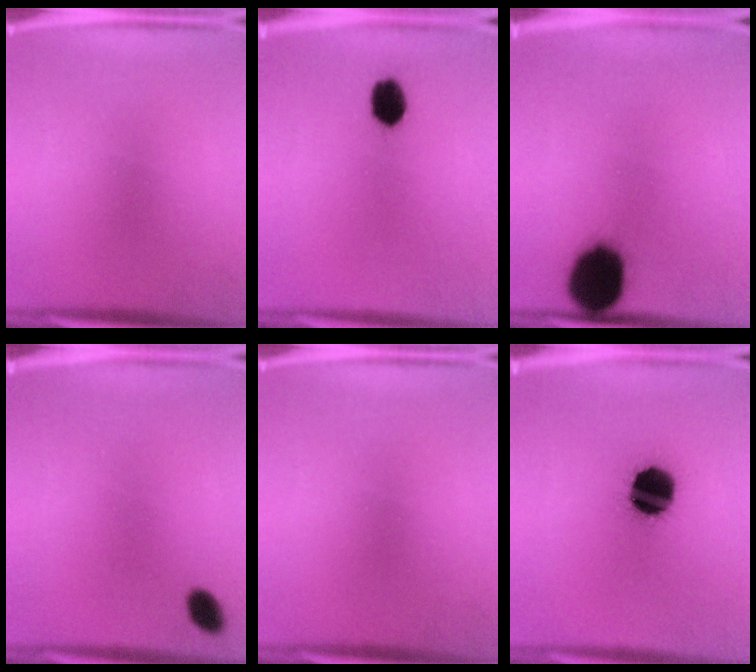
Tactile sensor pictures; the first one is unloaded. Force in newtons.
{"total": 5.6}
{"total": 13.4}
{"total": 3.2}
{"total": 0.0}
{"total": 16.2}